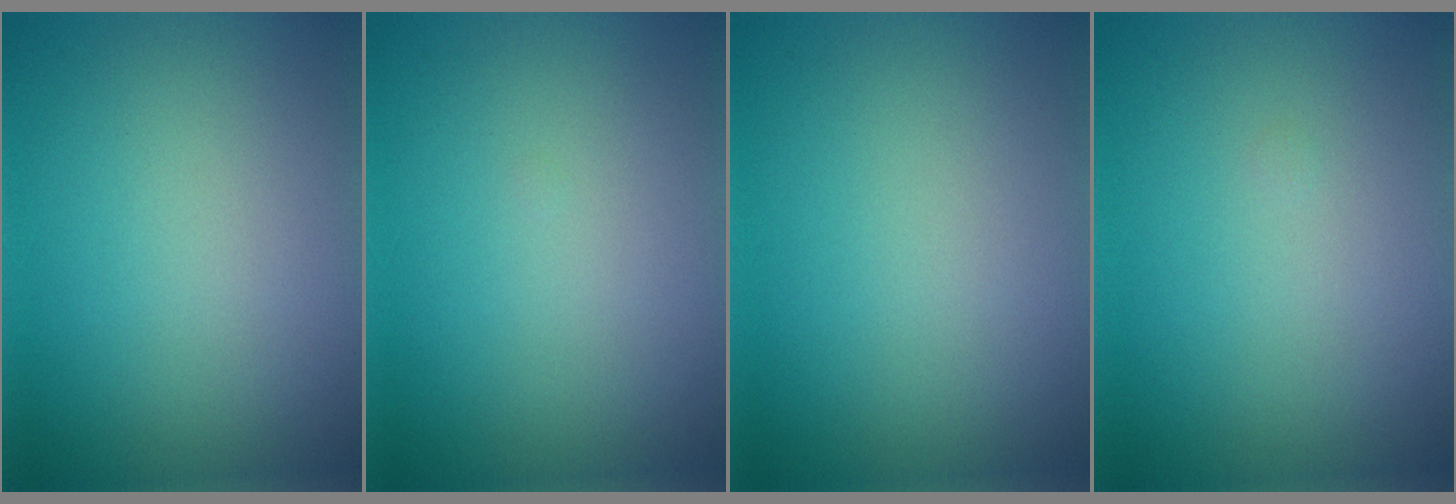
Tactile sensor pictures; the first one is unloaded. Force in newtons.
{"total": 0.0}
{"total": 0.0}
{"total": 0.0}